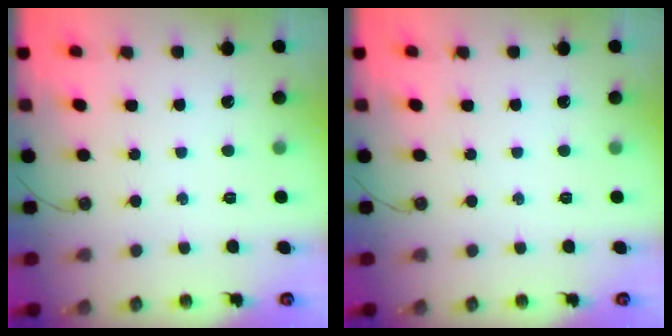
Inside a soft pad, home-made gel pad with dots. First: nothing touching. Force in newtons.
{"total": 0.0}